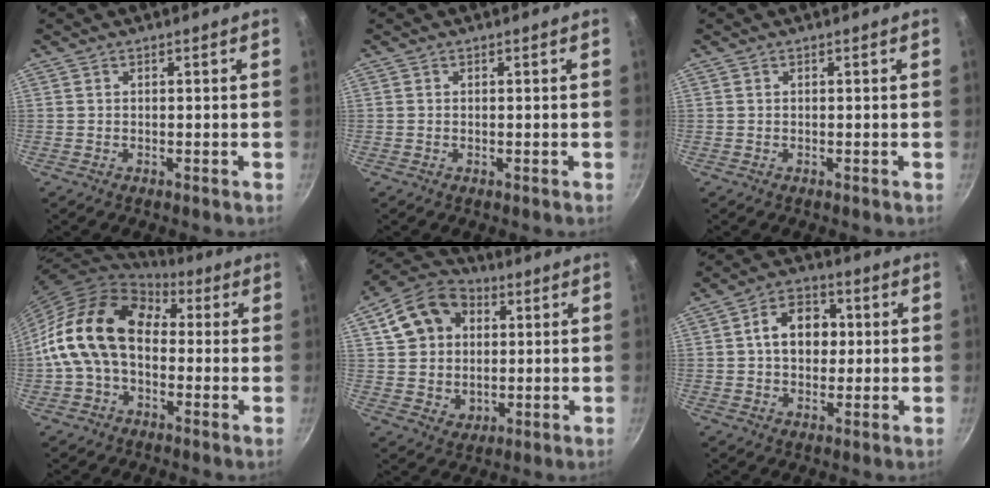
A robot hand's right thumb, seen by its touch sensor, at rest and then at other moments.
{"total": 0.0}
{"total": 0.0}
{"total": 16.7, "force": [0.9, 11.7, 11.8], "torque": [-0.190, 0.037, -0.001]}
{"total": 14.9, "force": [3.7, 12.1, 7.9], "torque": [-0.115, 0.008, 0.064]}
{"total": 10.0, "force": [1.2, 7.4, 6.6], "torque": [-0.068, 0.014, 0.006]}